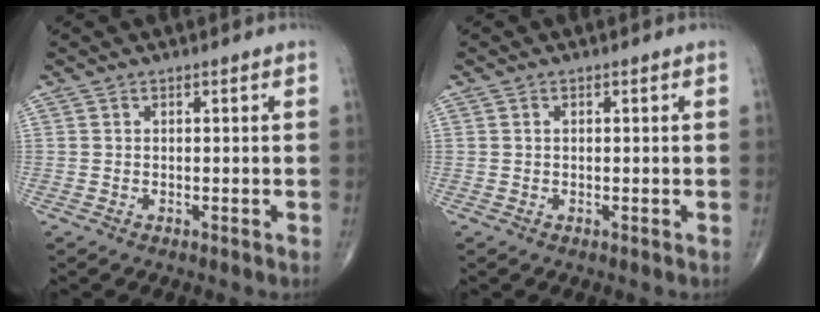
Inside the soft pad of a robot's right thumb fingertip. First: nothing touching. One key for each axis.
{"total": 0.7, "fx": 0.2, "fy": 0.4, "fz": 0.5, "tx": -0.011, "ty": 0.003, "tz": 0.005}